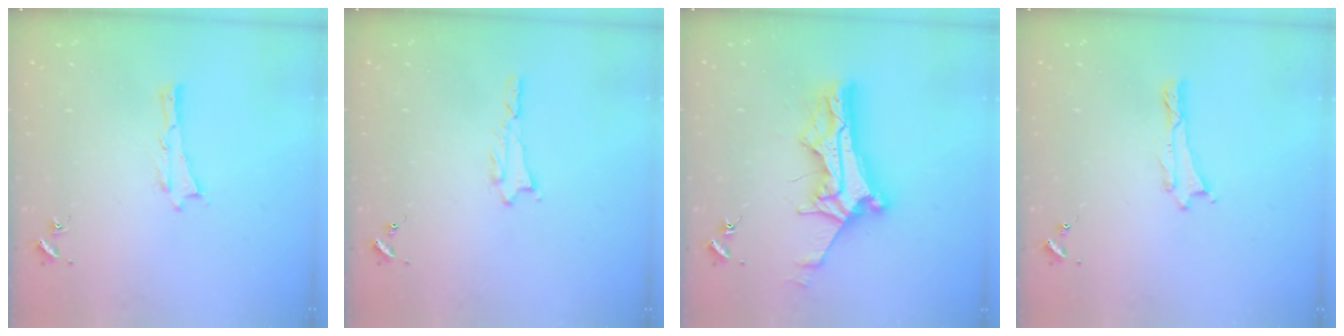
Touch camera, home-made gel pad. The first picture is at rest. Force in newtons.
{"total": 0.9, "press": 0.9, "slide": 0.2}
{"total": 11.4, "press": 11.4, "slide": 1.0}
{"total": 0.0}